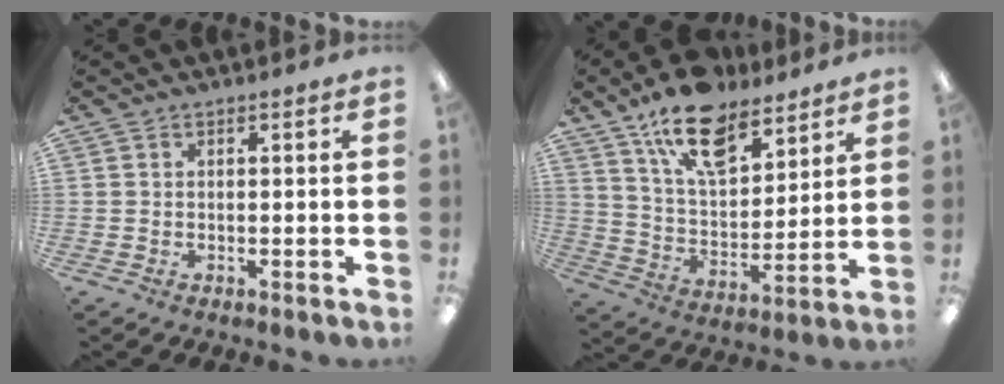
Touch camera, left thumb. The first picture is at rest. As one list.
[{"total": 16.2, "force": [11.6, 7.6, 8.4], "torque": [-0.139, -0.057, 0.206]}]